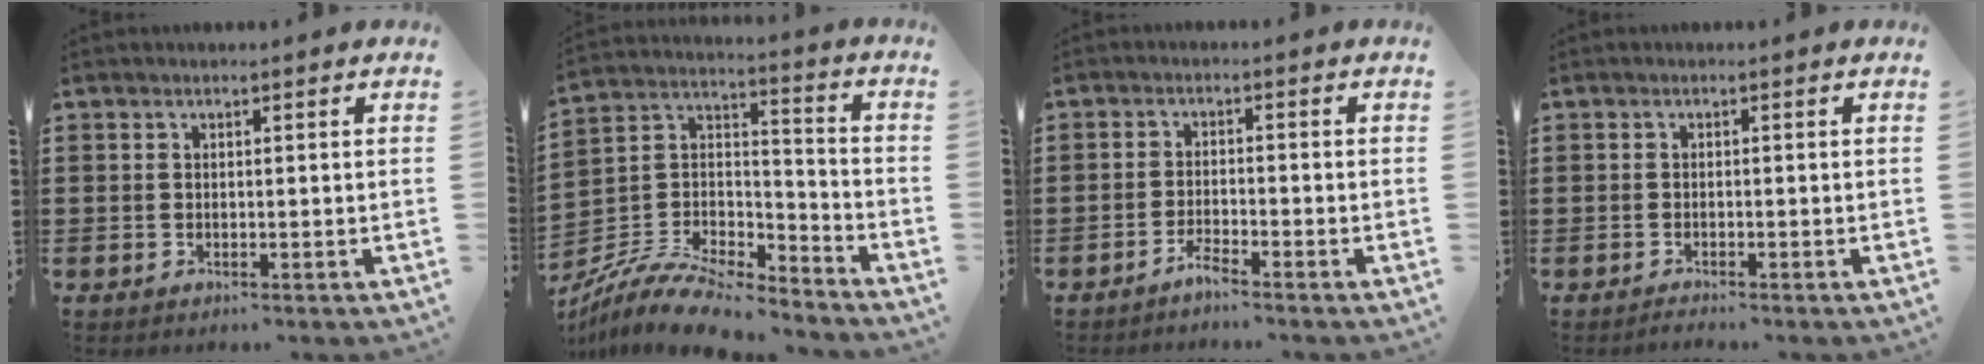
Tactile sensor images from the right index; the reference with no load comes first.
{"total": 9.7, "force": [-8.7, 2.5, 3.5], "torque": [-0.074, 0.016, -0.172]}
{"total": 2.3, "force": [-2.2, -0.2, 0.7], "torque": [-0.014, 0.001, -0.041]}
{"total": 0.9, "force": [-0.9, -0.2, 0.0], "torque": [-0.002, -0.002, -0.019]}